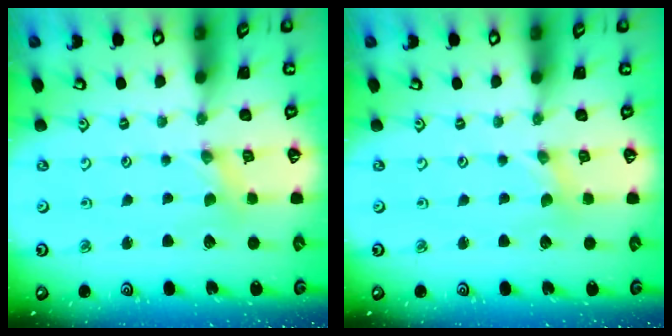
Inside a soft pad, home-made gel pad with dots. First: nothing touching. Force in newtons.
{"total": 0.0}